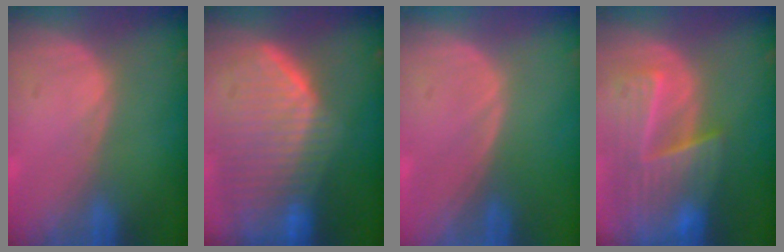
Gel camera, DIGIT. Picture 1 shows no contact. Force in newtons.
{"total": 10.1, "press": 9.0, "slide": 4.6}
{"total": 0.0}
{"total": 9.5, "press": 8.4, "slide": 4.5}